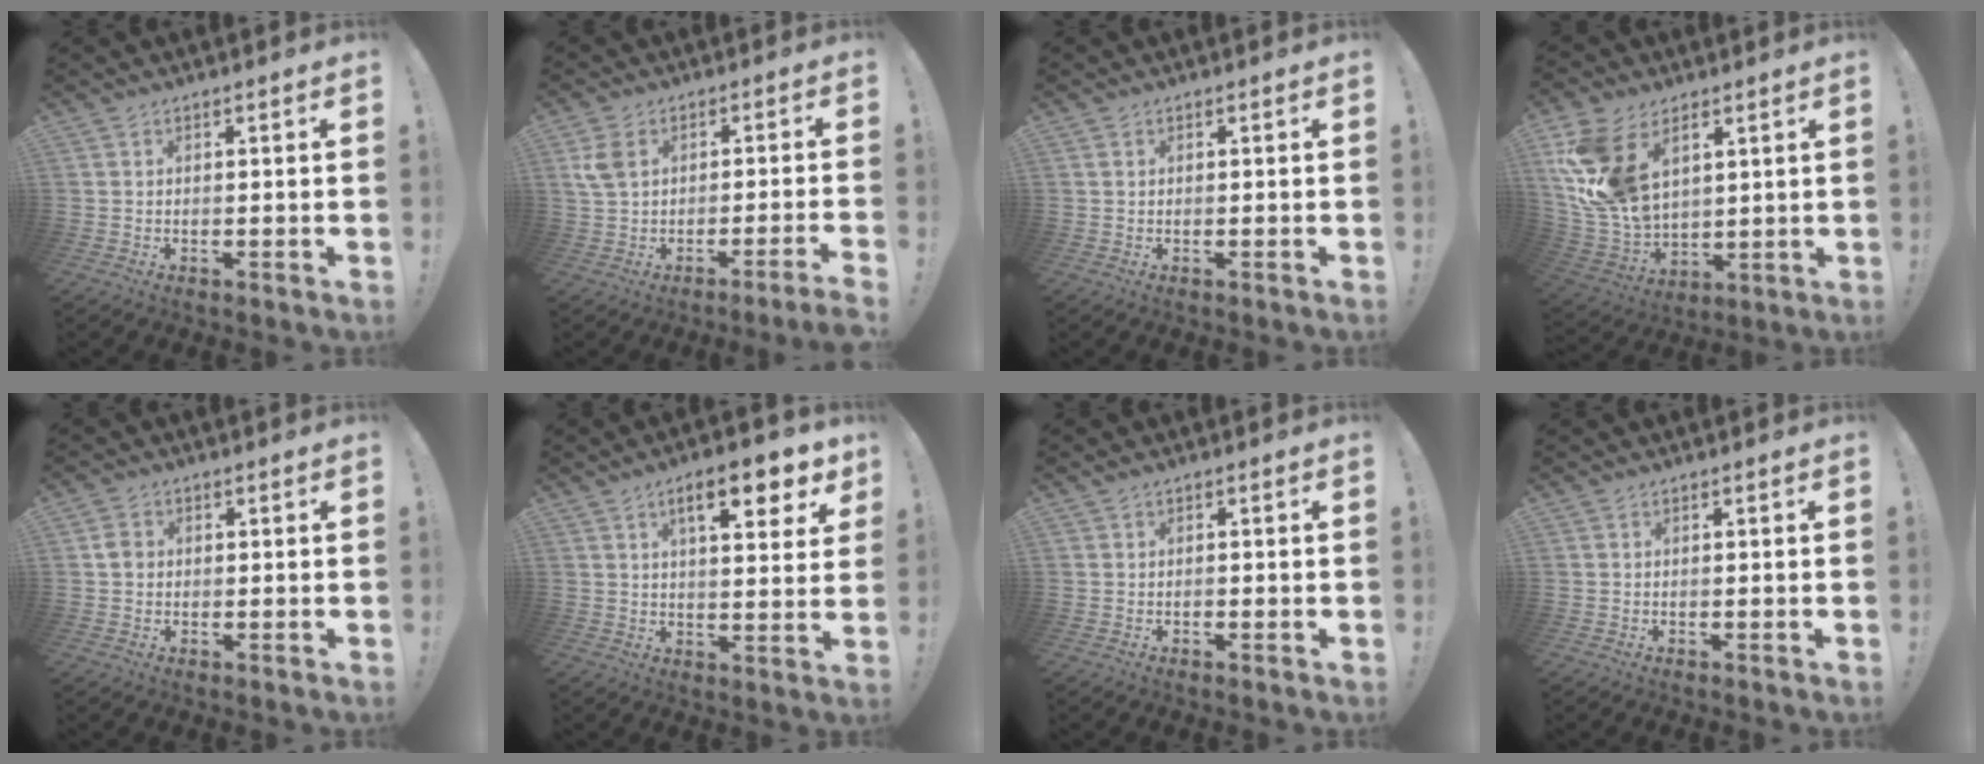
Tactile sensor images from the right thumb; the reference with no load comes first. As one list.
[{"total": 5.2, "force": [-1.2, 1.6, 4.8], "torque": [-0.082, 0.006, -0.017]}, {"total": 0.0}, {"total": 18.3, "force": [7.7, 11.9, 11.5], "torque": [-0.232, -0.042, 0.149]}, {"total": 3.0, "force": [0.0, 2.7, 1.3], "torque": [-0.009, 0.003, -0.002]}, {"total": 12.1, "force": [6.1, 3.7, 9.8], "torque": [-0.133, -0.024, 0.093]}, {"total": 0.7, "force": [-0.4, 0.5, 0.0], "torque": [-0.006, 0.004, -0.006]}, {"total": 0.0}]